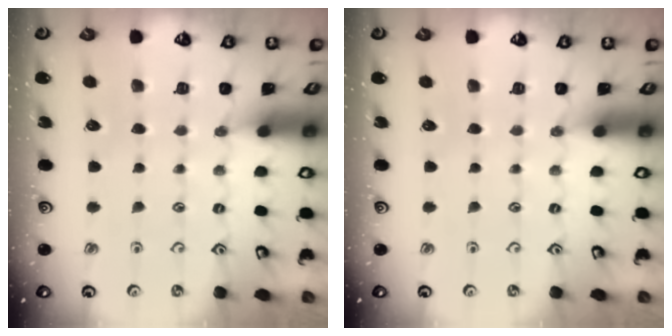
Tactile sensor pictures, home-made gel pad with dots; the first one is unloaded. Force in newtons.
{"total": 0.0}